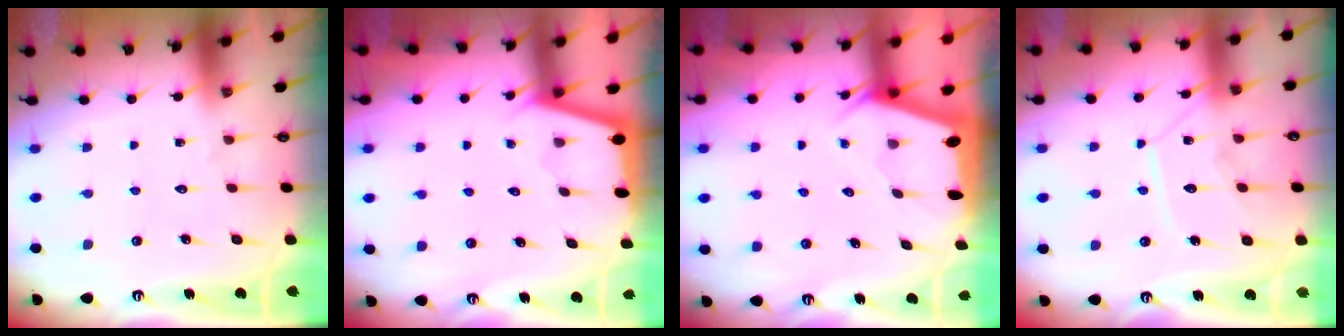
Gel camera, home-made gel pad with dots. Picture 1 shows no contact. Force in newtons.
{"total": 2.0, "press": 2.0, "slide": 0.3}
{"total": 1.9, "press": 1.8, "slide": 0.3}
{"total": 11.4, "press": 11.4, "slide": 1.2}